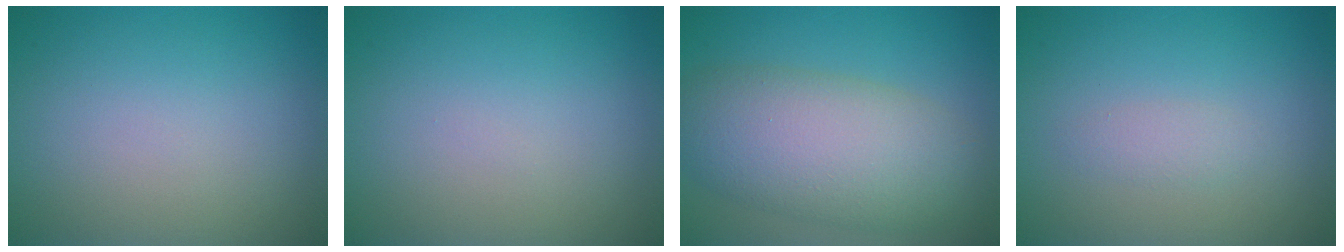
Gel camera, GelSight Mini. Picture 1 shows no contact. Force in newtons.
{"total": 0.0}
{"total": 8.5, "press": 8.5, "slide": 0.3}
{"total": 1.1, "press": 1.1, "slide": 0.1}